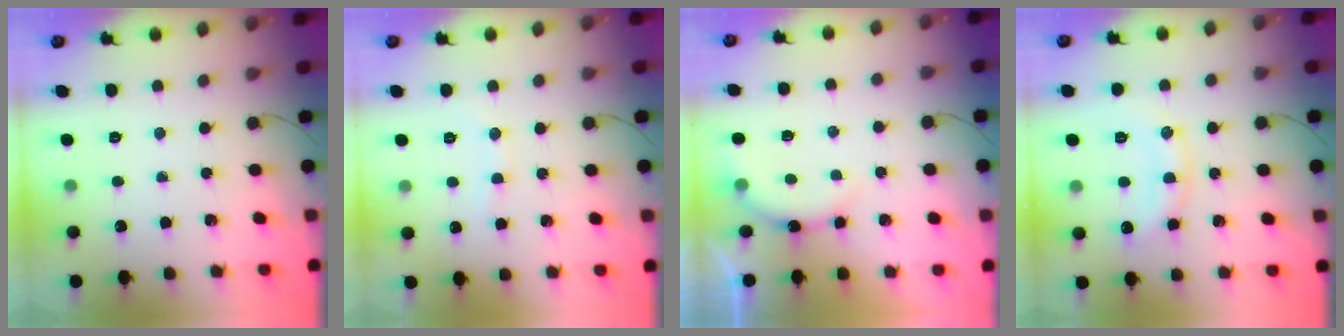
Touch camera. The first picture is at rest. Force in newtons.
{"total": 3.5, "press": 3.4, "slide": 0.9}
{"total": 6.3, "press": 6.3, "slide": 0.8}
{"total": 11.0, "press": 11.0, "slide": 0.6}